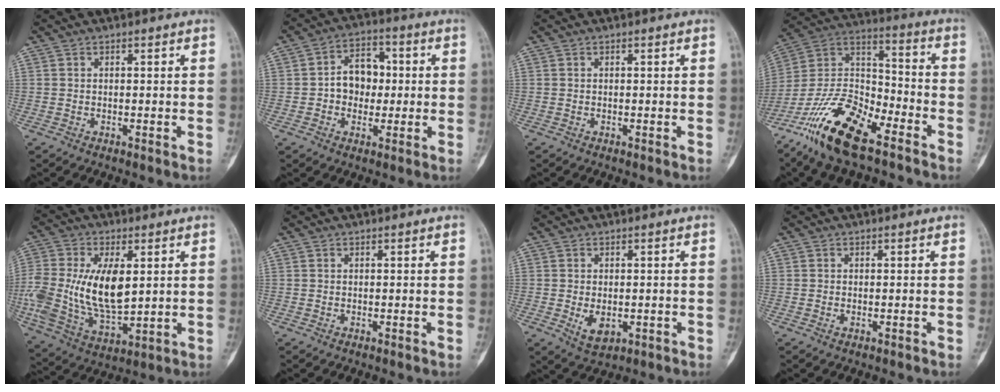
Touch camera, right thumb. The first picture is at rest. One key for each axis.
{"total": 8.5, "fx": 0.0, "fy": 6.6, "fz": 5.3, "tx": -0.048, "ty": 0.022, "tz": -0.008}
{"total": 0.0}
{"total": 19.6, "fx": -12.9, "fy": 7.6, "fz": 12.6, "tx": -0.240, "ty": 0.074, "tz": -0.240}
{"total": 19.3, "fx": 1.8, "fy": 10.3, "fz": 16.2, "tx": -0.341, "ty": -0.020, "tz": 0.043}
{"total": 0.0}
{"total": 4.5, "fx": -1.0, "fy": 2.9, "fz": 3.3, "tx": -0.046, "ty": -0.005, "tz": -0.005}
{"total": 0.6, "fx": -0.2, "fy": 0.3, "fz": 0.4, "tx": -0.009, "ty": 0.002, "tz": -0.002}